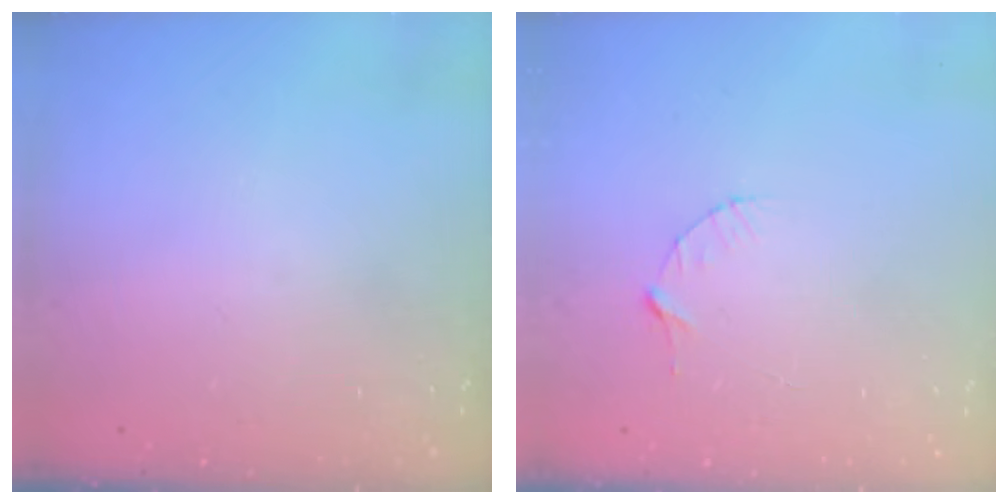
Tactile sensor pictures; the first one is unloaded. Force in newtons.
{"total": 3.8, "press": 3.7, "slide": 0.4}